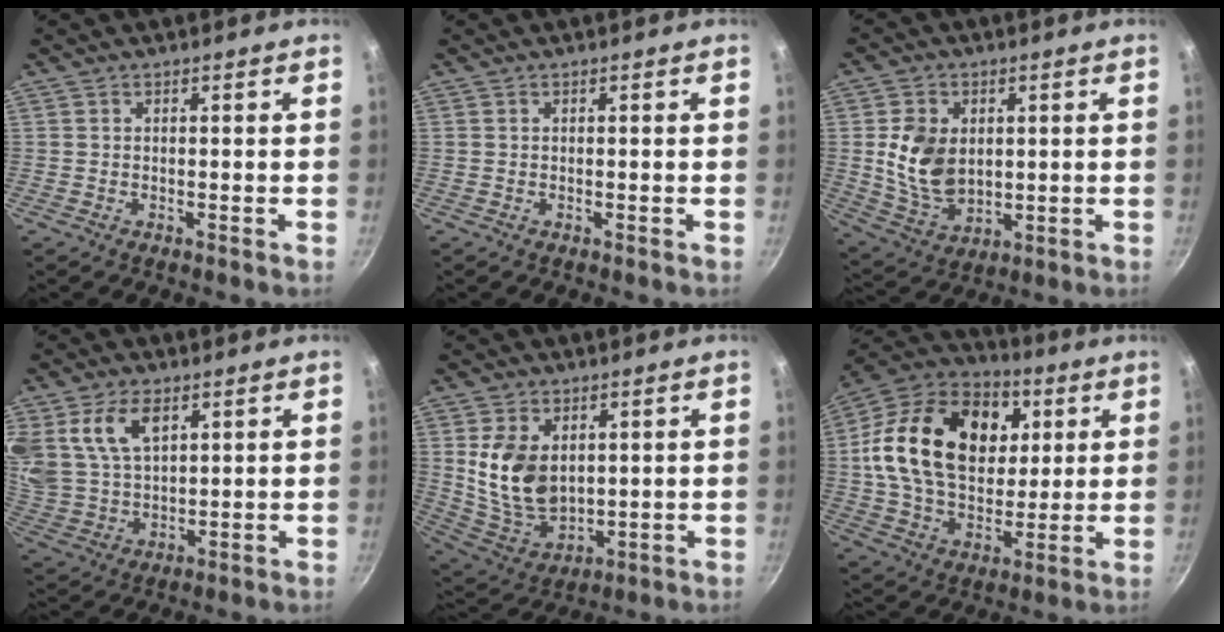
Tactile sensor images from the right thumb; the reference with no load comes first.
{"total": 0.0}
{"total": 11.8, "force": [1.4, 8.5, 8.0], "torque": [-0.130, -0.019, 0.039]}
{"total": 12.3, "force": [5.5, 7.5, 8.0], "torque": [-0.144, -0.024, 0.116]}
{"total": 13.0, "force": [2.5, 8.9, 9.2], "torque": [-0.154, -0.028, 0.065]}
{"total": 26.3, "force": [6.2, 18.0, 18.1], "torque": [-0.295, 0.006, 0.099]}